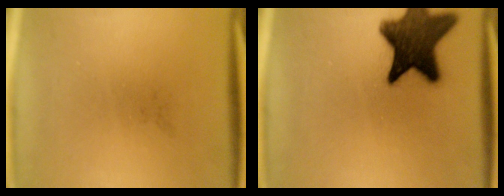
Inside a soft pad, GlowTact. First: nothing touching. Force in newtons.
{"total": 14.3}